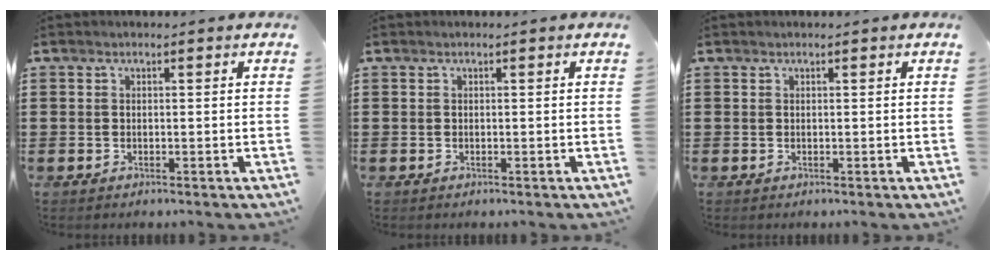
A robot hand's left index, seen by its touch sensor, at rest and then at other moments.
{"total": 0.0}
{"total": 0.0}